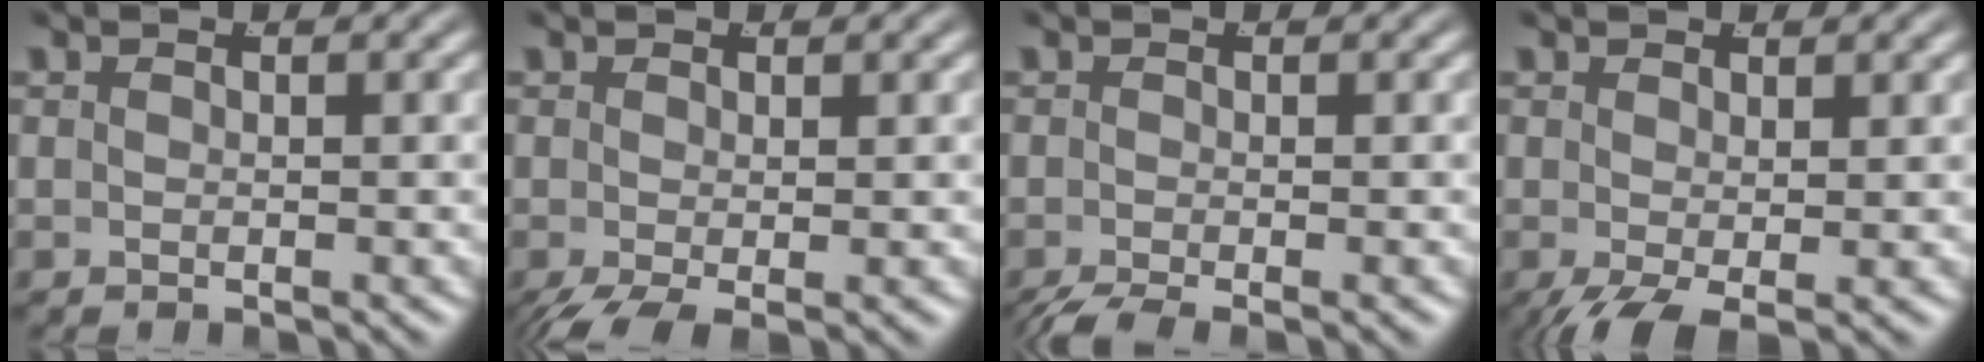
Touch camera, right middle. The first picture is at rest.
{"total": 3.1, "force": [-2.1, 0.9, 2.1], "torque": [-0.035, -0.022, -0.021]}
{"total": 3.1, "force": [-2.6, 0.7, 1.6], "torque": [-0.022, -0.015, -0.033]}
{"total": 2.6, "force": [-1.4, 0.5, 2.1], "torque": [-0.031, -0.023, -0.009]}